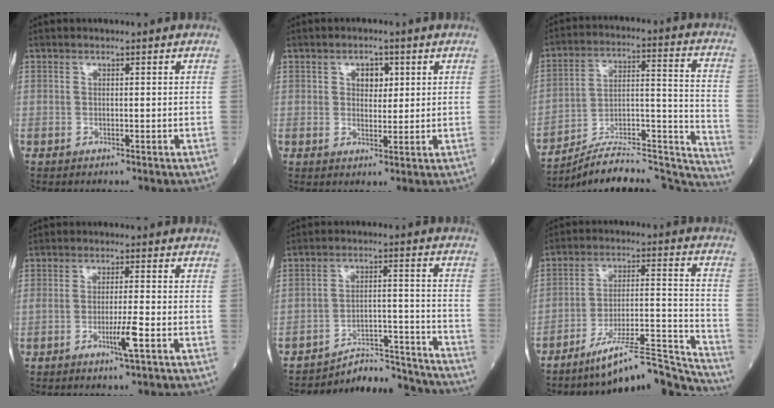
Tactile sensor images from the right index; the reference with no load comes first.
{"total": 3.1, "force": [1.2, 2.0, 2.1], "torque": [-0.027, 0.004, 0.019]}
{"total": 25.3, "force": [-24.0, 2.8, 7.5], "torque": [-0.063, 0.040, -0.353]}
{"total": 3.9, "force": [-1.6, -0.3, 3.5], "torque": [-0.065, -0.009, -0.030]}
{"total": 12.1, "force": [-12.1, 0.6, -0.1], "torque": [0.013, 0.046, -0.179]}
{"total": 15.2, "force": [-14.1, 0.1, 5.7], "torque": [-0.068, 0.044, -0.226]}